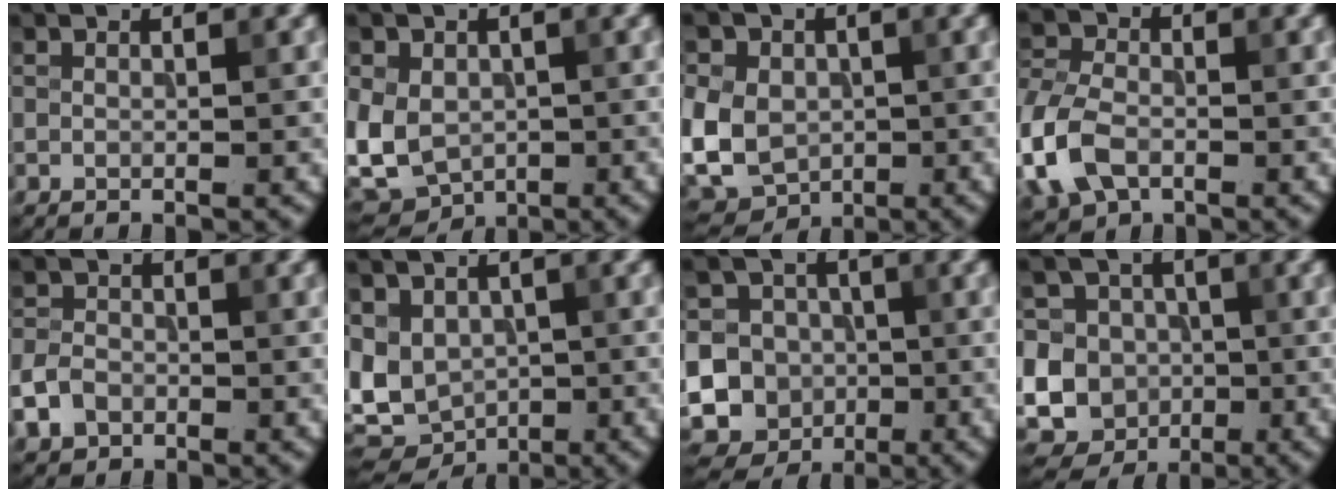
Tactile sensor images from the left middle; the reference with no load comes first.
{"total": 7.5, "force": [-1.0, 5.8, 4.6], "torque": [-0.103, -0.010, -0.018]}
{"total": 10.1, "force": [-0.4, 8.3, 5.7], "torque": [-0.114, 0.004, -0.037]}
{"total": 7.0, "force": [-2.7, 4.7, 4.5], "torque": [-0.117, -0.006, -0.067]}
{"total": 2.6, "force": [-1.3, 1.9, 1.1], "torque": [-0.020, 0.000, -0.030]}
{"total": 7.5, "force": [-0.8, 5.8, 4.7], "torque": [-0.093, -0.015, -0.010]}
{"total": 15.0, "force": [-2.4, 14.3, 3.9], "torque": [-0.117, 0.004, -0.066]}
{"total": 14.9, "force": [-1.7, 14.3, 4.0], "torque": [-0.117, 0.011, -0.057]}